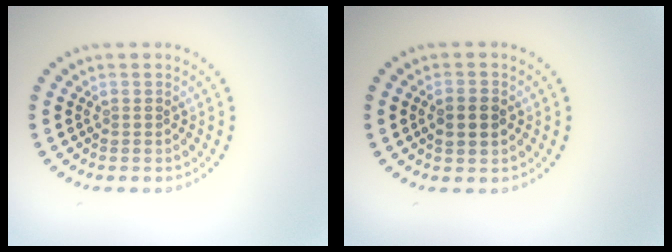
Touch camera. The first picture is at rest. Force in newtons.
{"total": 2.4, "press": 2.4, "slide": 0.1}